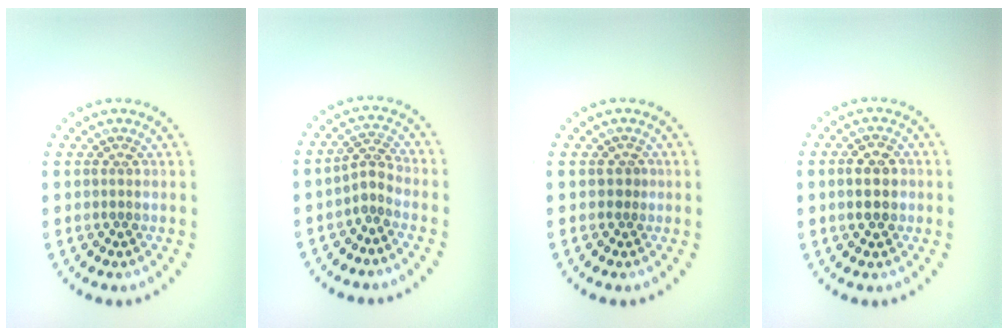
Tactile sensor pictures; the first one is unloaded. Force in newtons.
{"total": 1.9, "press": 1.4, "slide": 1.3}
{"total": 0.8, "press": 0.5, "slide": 0.7}
{"total": 2.6, "press": 2.6, "slide": 0.1}